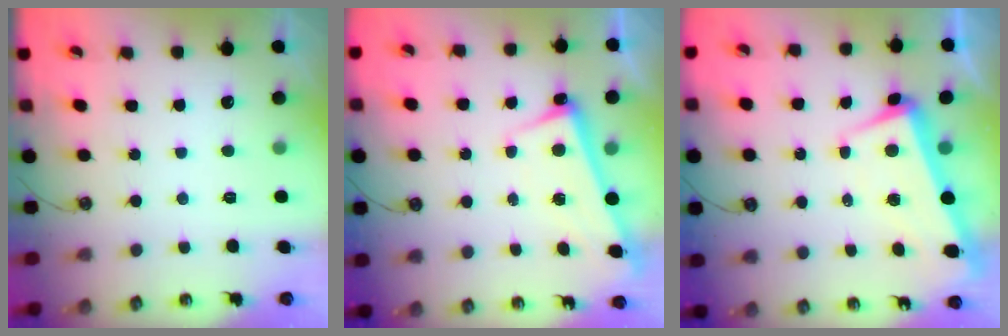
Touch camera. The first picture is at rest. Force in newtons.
{"total": 2.5, "press": 2.5, "slide": 0.7}
{"total": 2.1, "press": 0.5, "slide": 2.1}